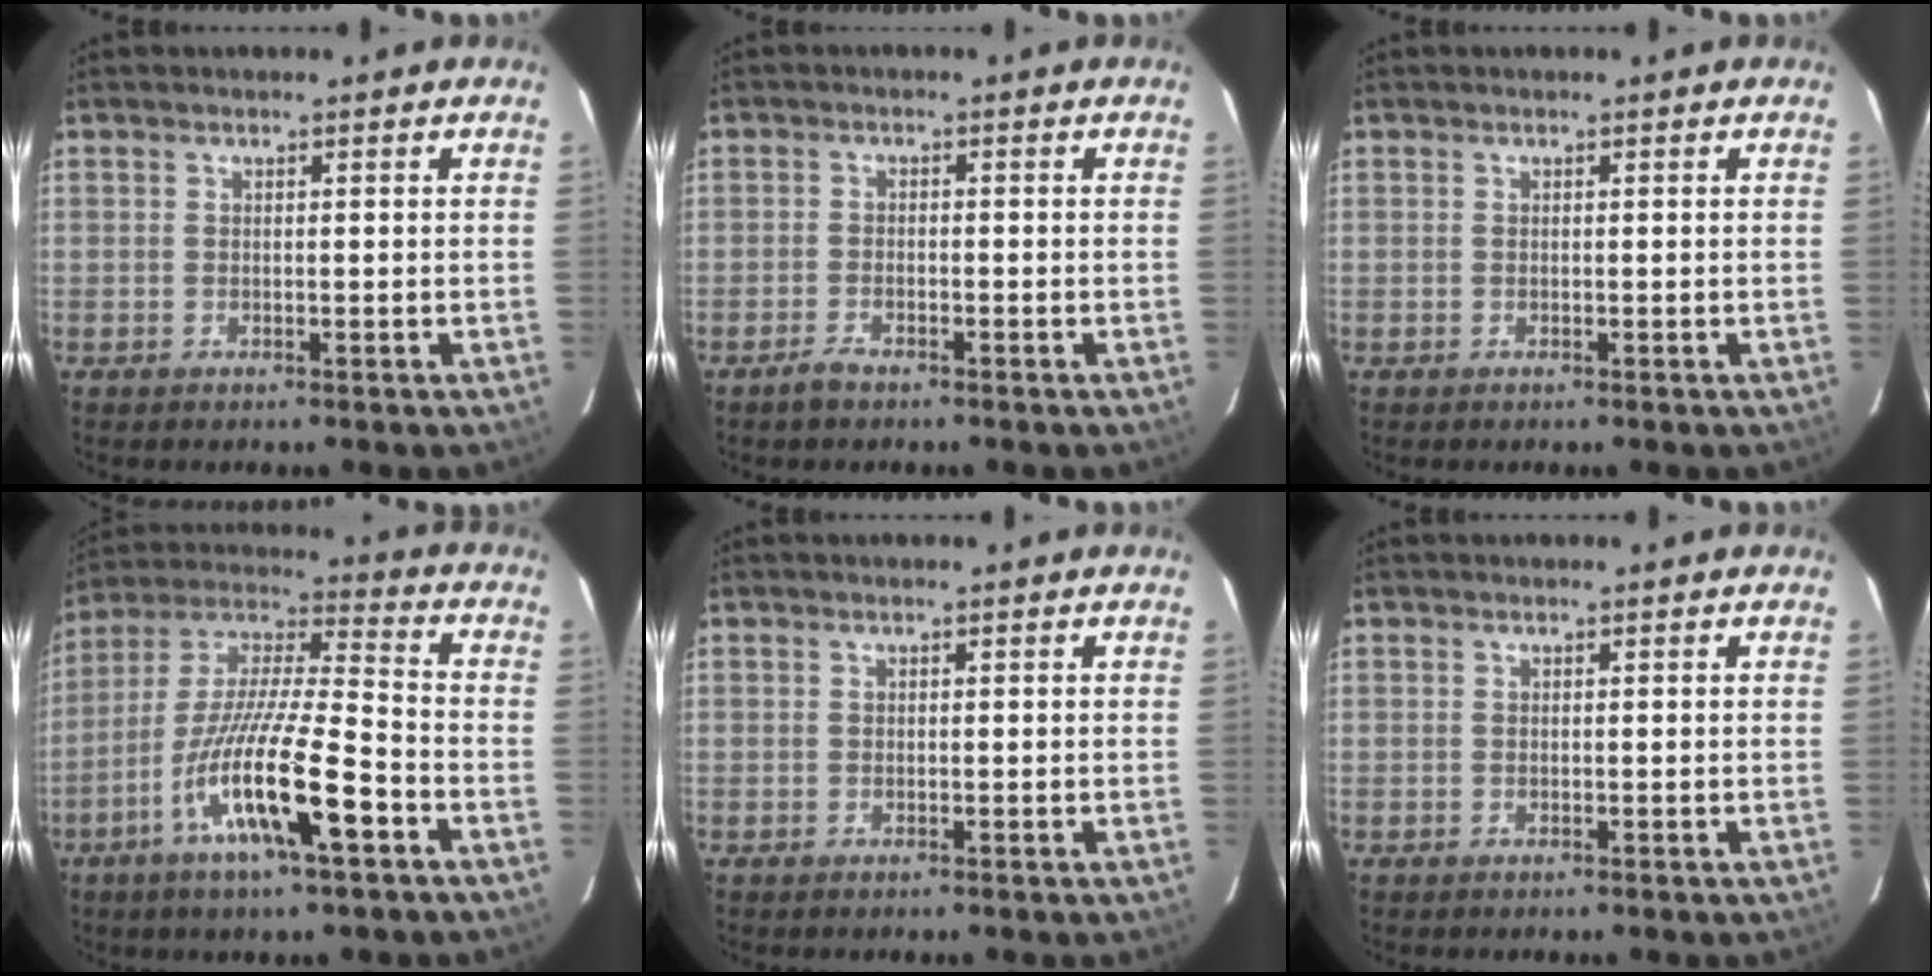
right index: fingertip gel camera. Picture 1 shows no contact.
{"total": 2.6, "force": [-2.0, 0.8, 1.3], "torque": [-0.037, 0.000, -0.040]}
{"total": 0.0}
{"total": 18.1, "force": [-8.3, 2.6, 15.8], "torque": [-0.301, -0.024, -0.160]}
{"total": 0.0}
{"total": 0.0}